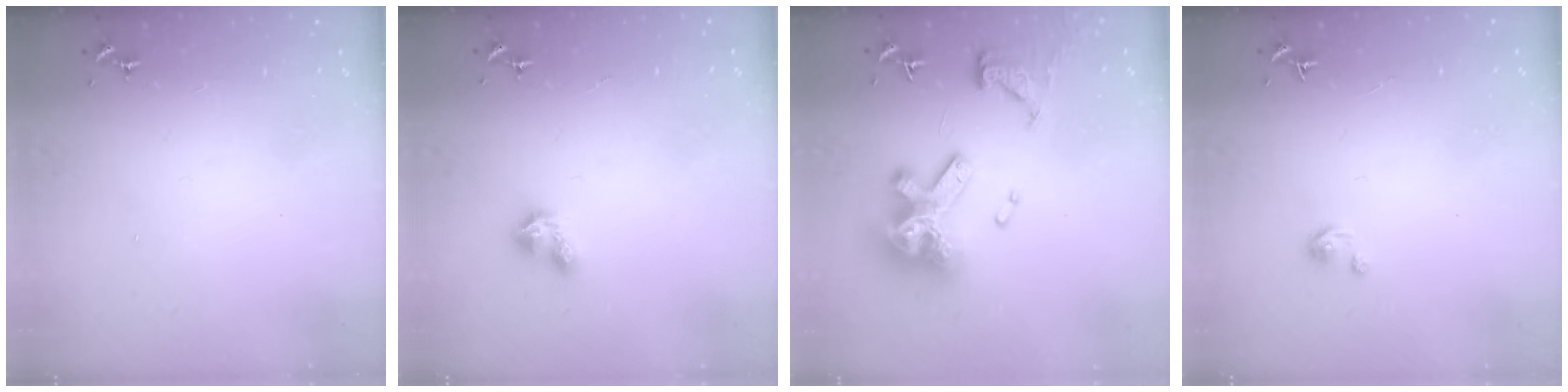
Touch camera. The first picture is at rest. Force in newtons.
{"total": 4.5, "press": 4.4, "slide": 0.6}
{"total": 22.8, "press": 22.7, "slide": 2.7}
{"total": 2.6, "press": 2.6, "slide": 0.3}